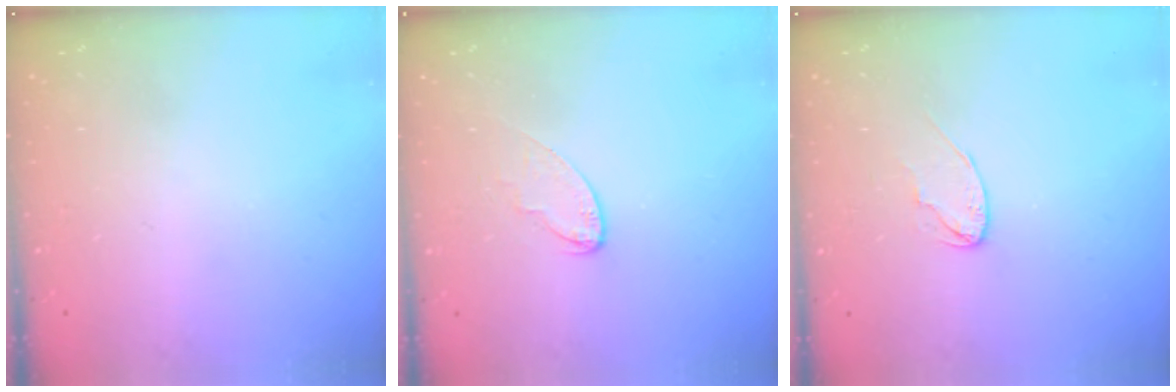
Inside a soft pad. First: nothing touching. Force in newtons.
{"total": 5.0, "press": 5.0, "slide": 0.4}
{"total": 5.2, "press": 5.2, "slide": 0.4}